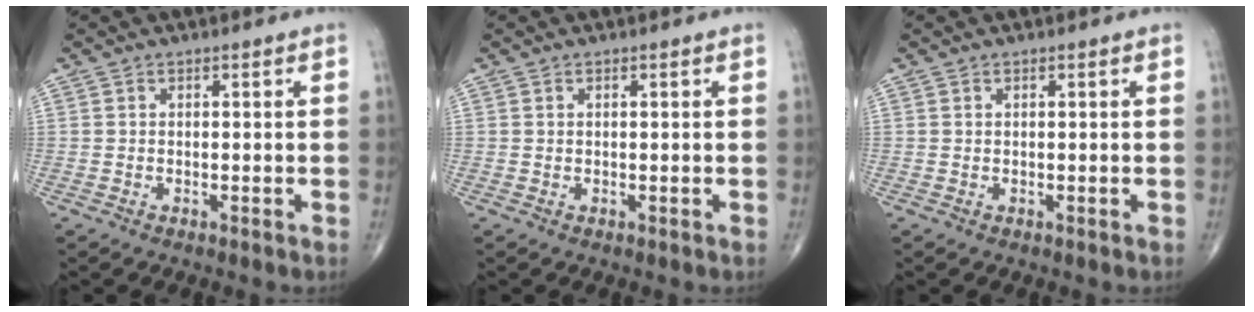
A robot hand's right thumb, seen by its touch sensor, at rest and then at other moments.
{"total": 0.0}
{"total": 0.0}